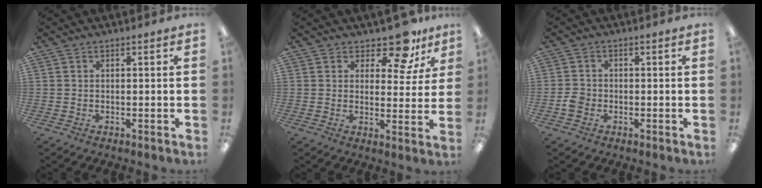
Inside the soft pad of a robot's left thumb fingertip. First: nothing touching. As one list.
[{"total": 10.0, "force": [7.6, 4.2, 5.0], "torque": [-0.067, -0.045, 0.134]}, {"total": 2.8, "force": [-1.0, 2.4, 1.2], "torque": [-0.019, 0.007, -0.019]}]